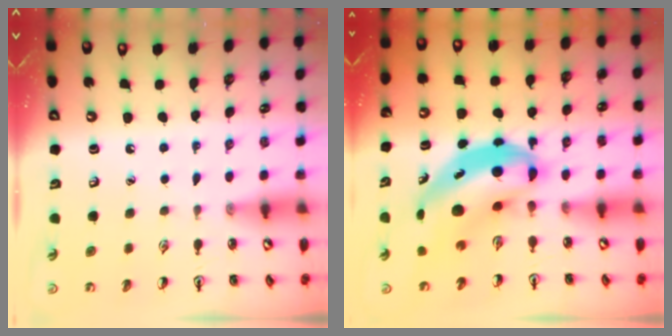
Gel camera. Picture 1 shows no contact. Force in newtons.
{"total": 7.8, "press": 7.6, "slide": 1.7}